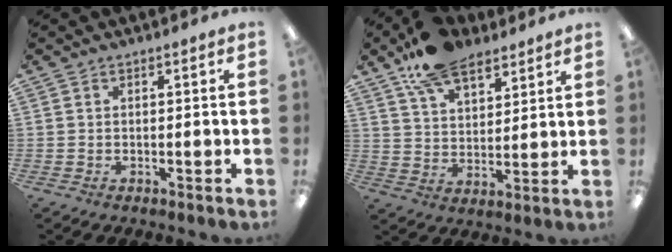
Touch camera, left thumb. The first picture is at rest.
{"total": 13.6, "force": [9.8, 6.7, 6.6], "torque": [-0.121, -0.042, 0.183]}